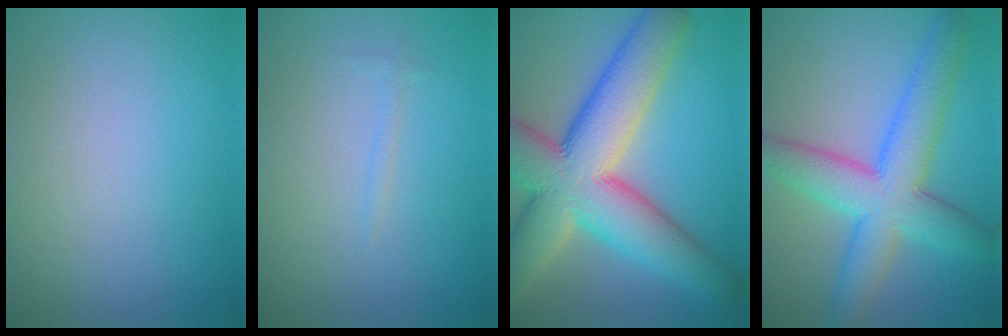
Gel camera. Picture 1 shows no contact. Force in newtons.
{"total": 0.6, "press": 0.6, "slide": 0.0}
{"total": 14.2, "press": 14.1, "slide": 1.1}
{"total": 8.3, "press": 8.3, "slide": 0.2}